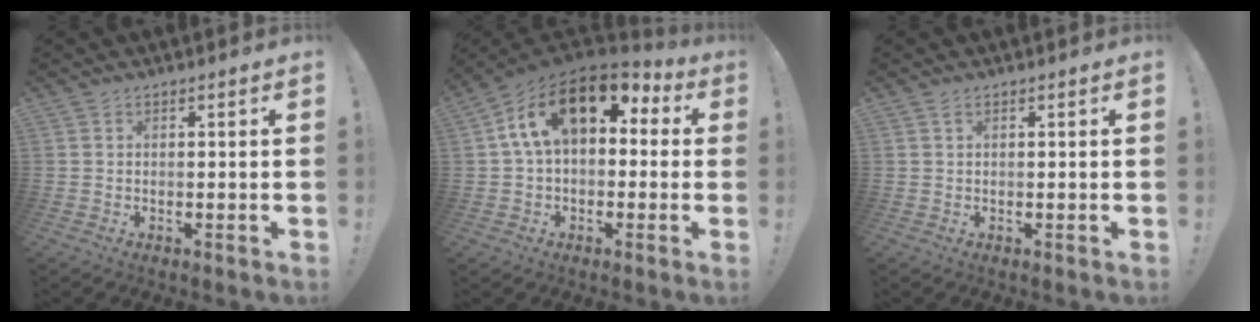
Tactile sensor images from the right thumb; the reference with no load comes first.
{"total": 17.7, "force": [6.4, 9.5, 13.5], "torque": [-0.227, -0.012, 0.113]}
{"total": 0.6, "force": [0.4, 0.3, 0.4], "torque": [-0.007, 0.000, 0.007]}